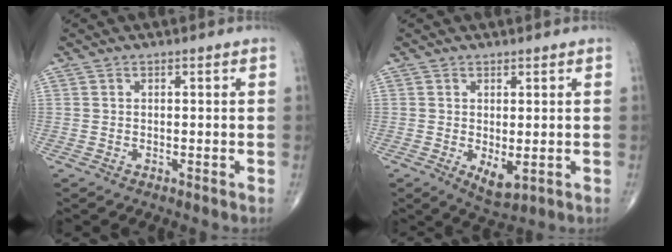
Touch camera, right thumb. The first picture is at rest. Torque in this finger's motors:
{"motor_torque": [-0.20, 0.55, 0.25, 0.23, 0.06]}